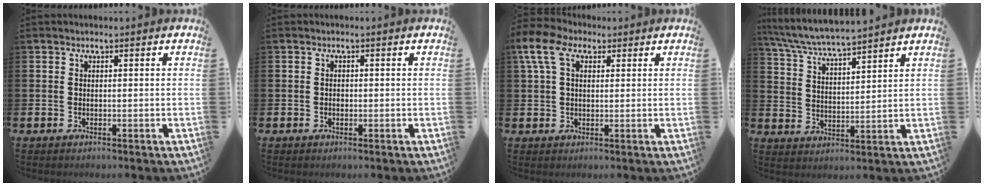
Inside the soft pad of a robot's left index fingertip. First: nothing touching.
{"total": 0.7, "force": [-0.2, 0.6, 0.3], "torque": [-0.004, 0.003, -0.006]}
{"total": 6.7, "force": [4.0, 4.1, 3.6], "torque": [-0.088, 0.005, 0.074]}
{"total": 6.2, "force": [6.0, 0.1, 1.3], "torque": [-0.055, -0.032, 0.107]}